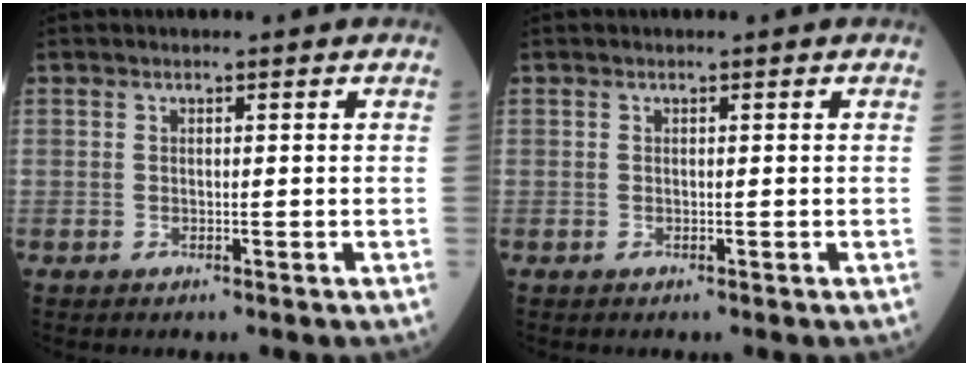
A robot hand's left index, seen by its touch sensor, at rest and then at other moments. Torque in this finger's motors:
{"motor_torque": [0.49, -0.59, -0.06, 0.01]}